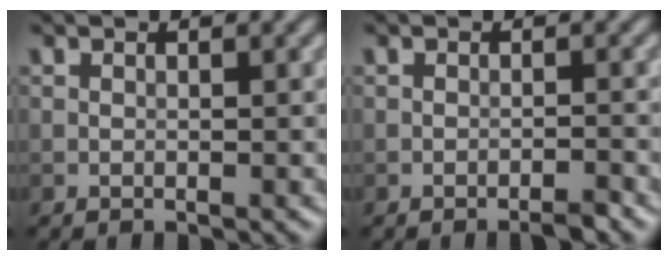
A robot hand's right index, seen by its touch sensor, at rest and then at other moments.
{"total": 1.4, "force": [-1.1, 0.1, 0.9], "torque": [-0.009, 0.002, -0.020]}